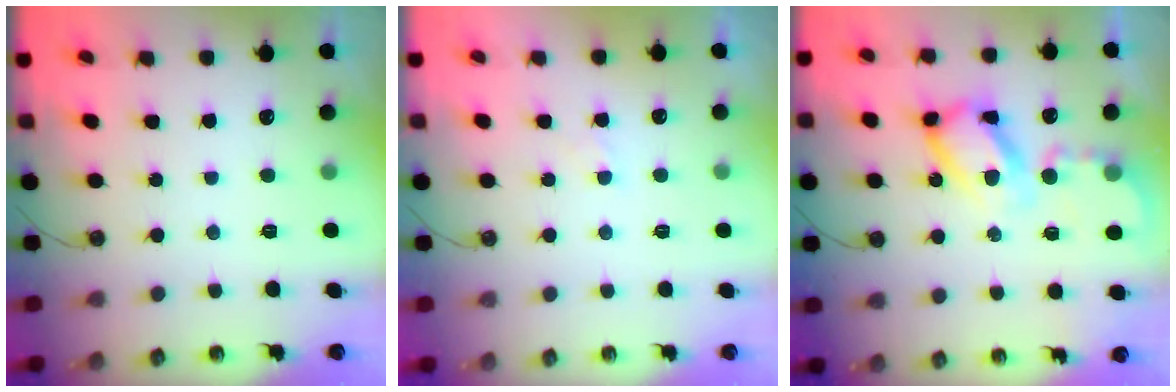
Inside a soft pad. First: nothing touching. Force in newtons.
{"total": 1.9, "press": 1.9, "slide": 0.4}
{"total": 13.9, "press": 13.8, "slide": 1.3}